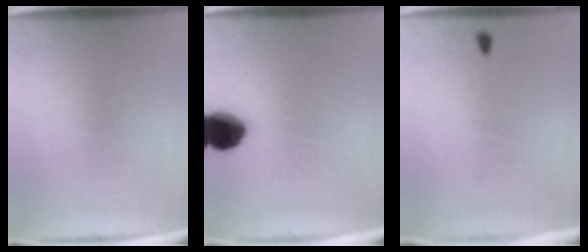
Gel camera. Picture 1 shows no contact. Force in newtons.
{"total": 10.5}
{"total": 0.8}